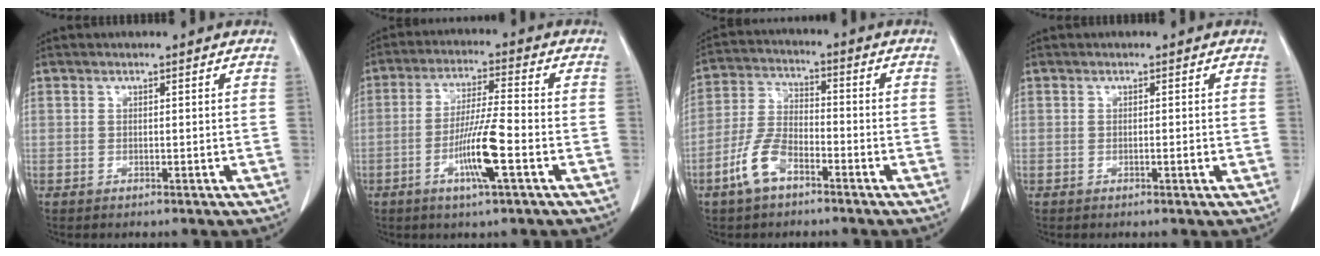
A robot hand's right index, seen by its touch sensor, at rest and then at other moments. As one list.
[{"total": 8.9, "force": [-3.2, -0.1, 8.3], "torque": [-0.157, -0.009, -0.061]}, {"total": 7.7, "force": [-4.5, 3.4, 5.2], "torque": [-0.123, 0.006, -0.093]}, {"total": 0.7, "force": [-0.2, 0.0, 0.7], "torque": [-0.010, 0.000, -0.001]}]